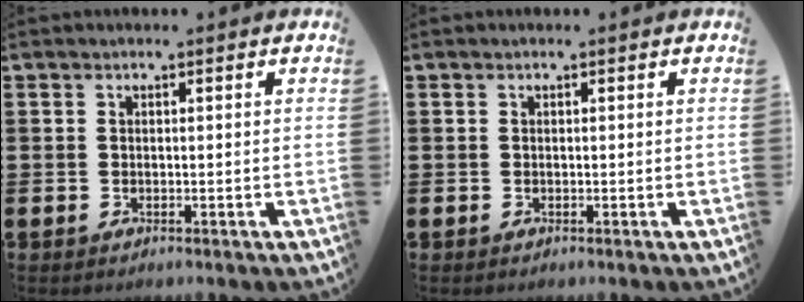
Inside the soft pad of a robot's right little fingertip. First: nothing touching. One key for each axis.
{"total": 0.0}